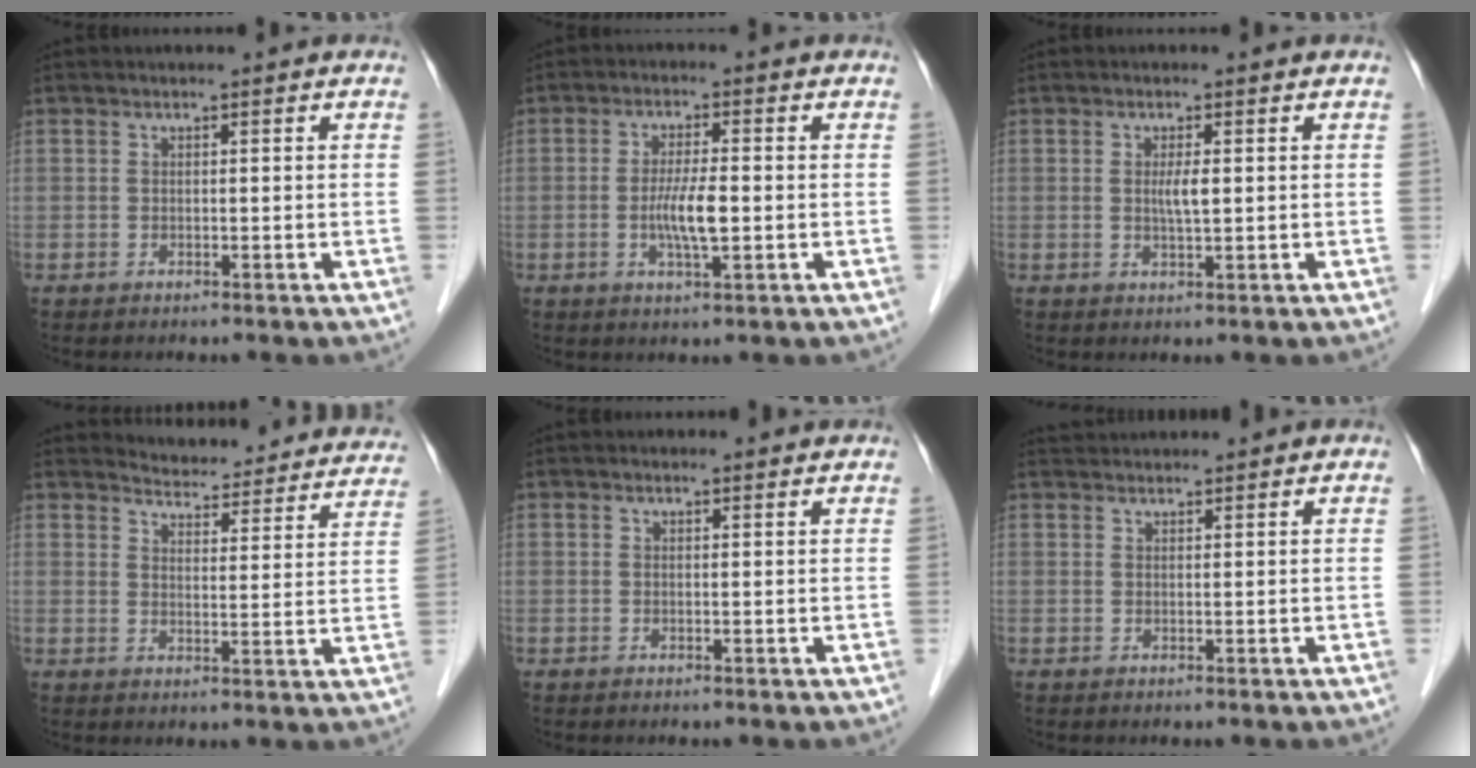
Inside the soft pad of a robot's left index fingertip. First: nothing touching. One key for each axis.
{"total": 5.1, "fx": -0.8, "fy": 0.6, "fz": 5.0, "tx": -0.100, "ty": -0.007, "tz": -0.014}
{"total": 2.3, "fx": 0.3, "fy": 0.2, "fz": 2.2, "tx": -0.044, "ty": -0.002, "tz": 0.005}
{"total": 17.5, "fx": 17.0, "fy": 3.2, "fz": 2.9, "tx": -0.018, "ty": -0.043, "tz": 0.186}
{"total": 1.0, "fx": 1.0, "fy": 0.1, "fz": 0.0, "tx": -0.011, "ty": -0.001, "tz": 0.011}
{"total": 3.4, "fx": 3.4, "fy": 0.2, "fz": 0.4, "tx": -0.009, "ty": 0.036, "tz": 0.059}